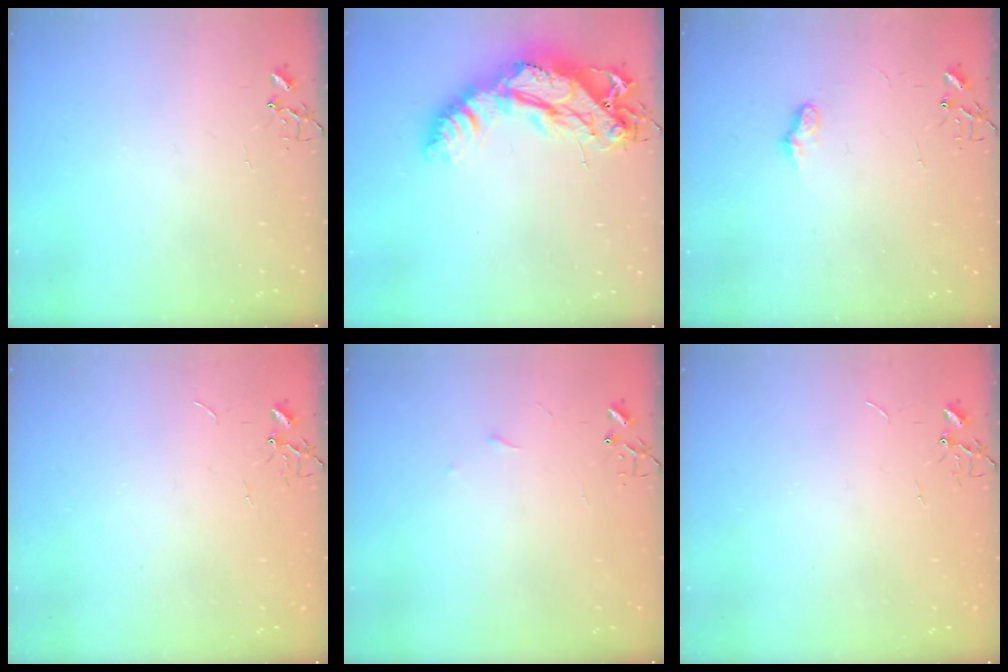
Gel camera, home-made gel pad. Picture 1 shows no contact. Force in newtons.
{"total": 21.4, "press": 21.3, "slide": 2.1}
{"total": 6.8, "press": 6.8, "slide": 0.7}
{"total": 0.6, "press": 0.6, "slide": 0.1}
{"total": 3.3, "press": 3.3, "slide": 0.5}
{"total": 0.6, "press": 0.6, "slide": 0.1}